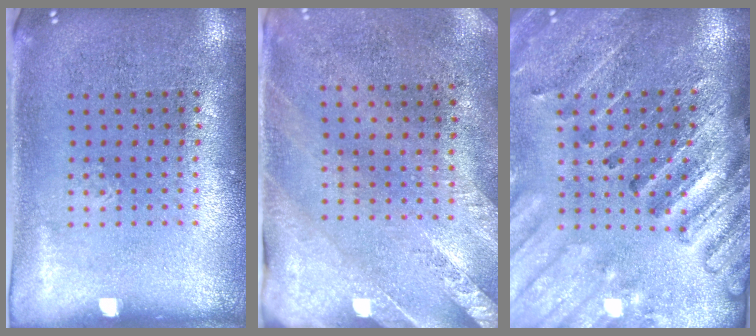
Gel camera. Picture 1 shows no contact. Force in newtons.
{"total": 2.6, "press": 2.1, "slide": 1.6}
{"total": 2.7, "press": 2.7, "slide": 0.3}